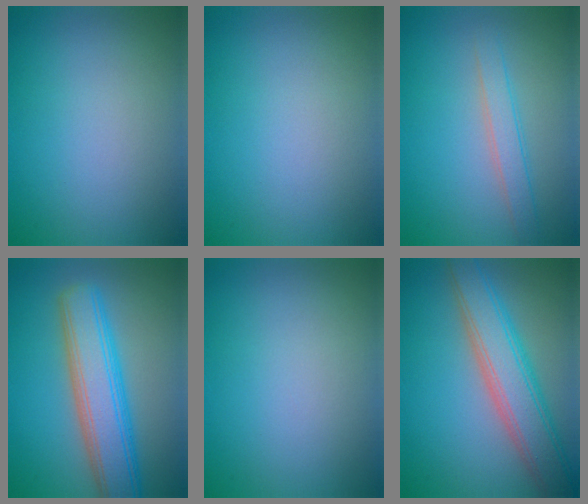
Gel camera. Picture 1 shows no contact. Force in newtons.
{"total": 0.0}
{"total": 2.3, "press": 2.2, "slide": 0.1}
{"total": 7.5, "press": 7.5, "slide": 0.2}
{"total": 0.0}
{"total": 6.6, "press": 6.6, "slide": 0.2}